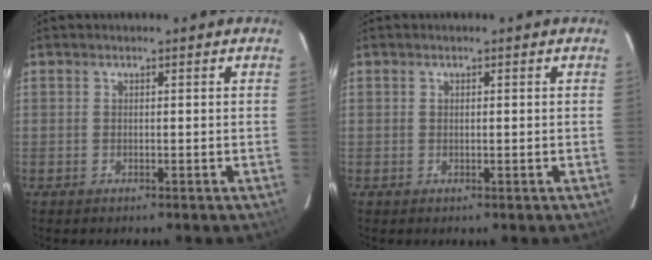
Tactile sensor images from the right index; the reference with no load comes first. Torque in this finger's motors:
{"motor_torque": [-0.38, -0.07, -0.04, -0.01]}